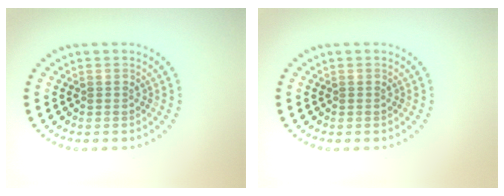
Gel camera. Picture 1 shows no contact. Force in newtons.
{"total": 0.0}